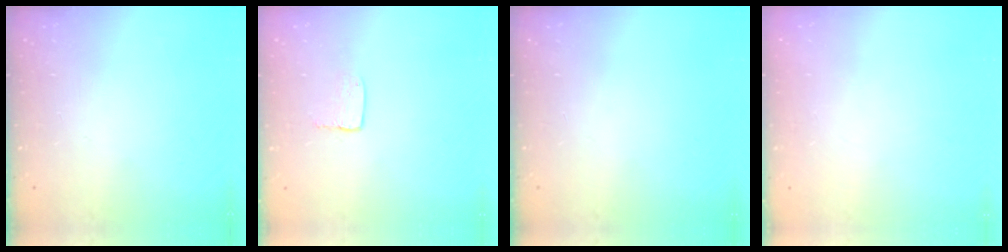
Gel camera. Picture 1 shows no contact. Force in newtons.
{"total": 3.4, "press": 3.4, "slide": 0.2}
{"total": 0.0}
{"total": 0.0}